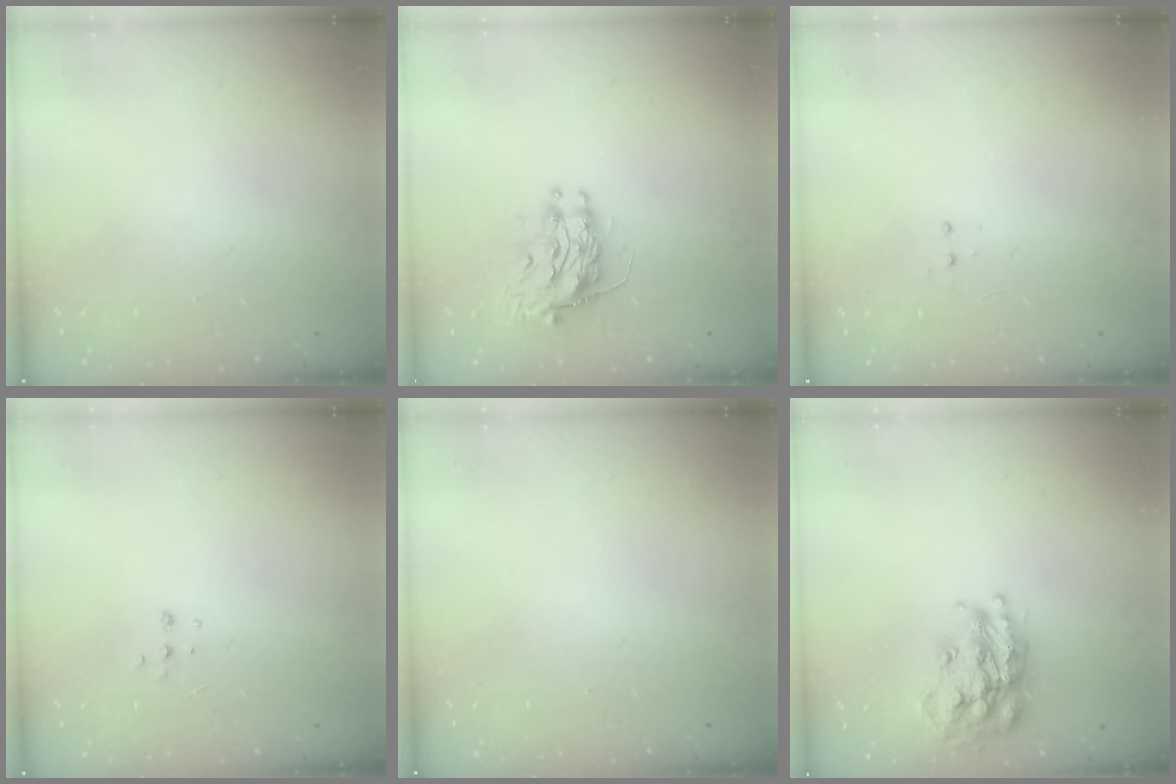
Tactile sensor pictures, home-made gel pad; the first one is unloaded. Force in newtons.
{"total": 10.4, "press": 10.4, "slide": 0.9}
{"total": 3.3, "press": 3.2, "slide": 0.7}
{"total": 4.6, "press": 4.5, "slide": 0.8}
{"total": 0.6, "press": 0.0, "slide": 0.6}
{"total": 19.5, "press": 19.4, "slide": 1.3}